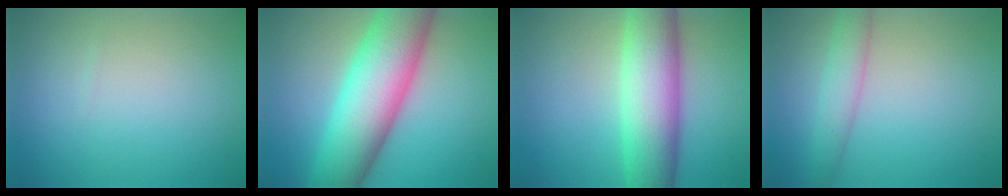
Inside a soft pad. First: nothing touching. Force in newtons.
{"total": 11.7, "press": 11.7, "slide": 0.1}
{"total": 9.4, "press": 9.4, "slide": 0.3}
{"total": 2.9, "press": 2.9, "slide": 0.1}